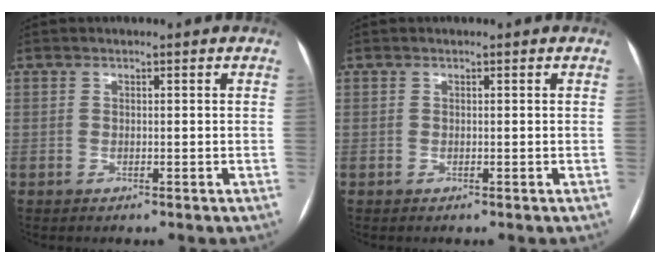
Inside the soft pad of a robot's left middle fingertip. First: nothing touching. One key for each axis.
{"total": 0.0}